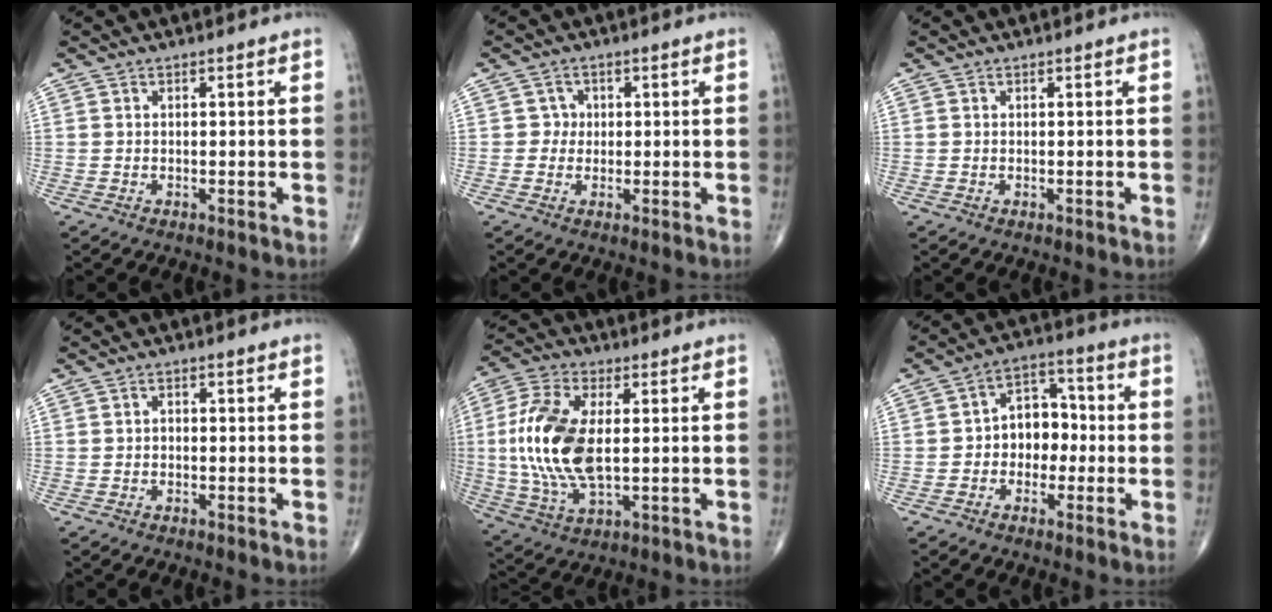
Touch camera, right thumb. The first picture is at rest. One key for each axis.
{"total": 2.4, "fx": 0.2, "fy": 2.3, "fz": 0.4, "tx": 0.012, "ty": 0.006, "tz": -0.004}
{"total": 0.0}
{"total": 1.0, "fx": -0.2, "fy": 0.8, "fz": 0.7, "tx": -0.007, "ty": 0.004, "tz": -0.007}
{"total": 16.4, "fx": 0.9, "fy": 8.0, "fz": 14.2, "tx": -0.310, "ty": -0.003, "tz": 0.018}
{"total": 8.7, "fx": -0.8, "fy": 6.6, "fz": 5.6, "tx": -0.046, "ty": 0.035, "tz": -0.027}